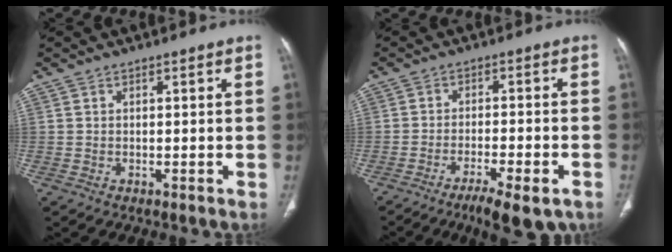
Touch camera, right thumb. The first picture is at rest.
{"total": 9.1, "force": [-5.7, 2.3, 6.7], "torque": [-0.101, 0.011, -0.085]}